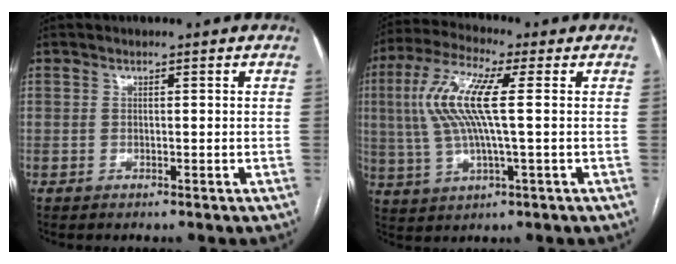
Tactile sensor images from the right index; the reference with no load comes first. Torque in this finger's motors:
{"motor_torque": [1.55, 0.59, 0.64, 0.21]}